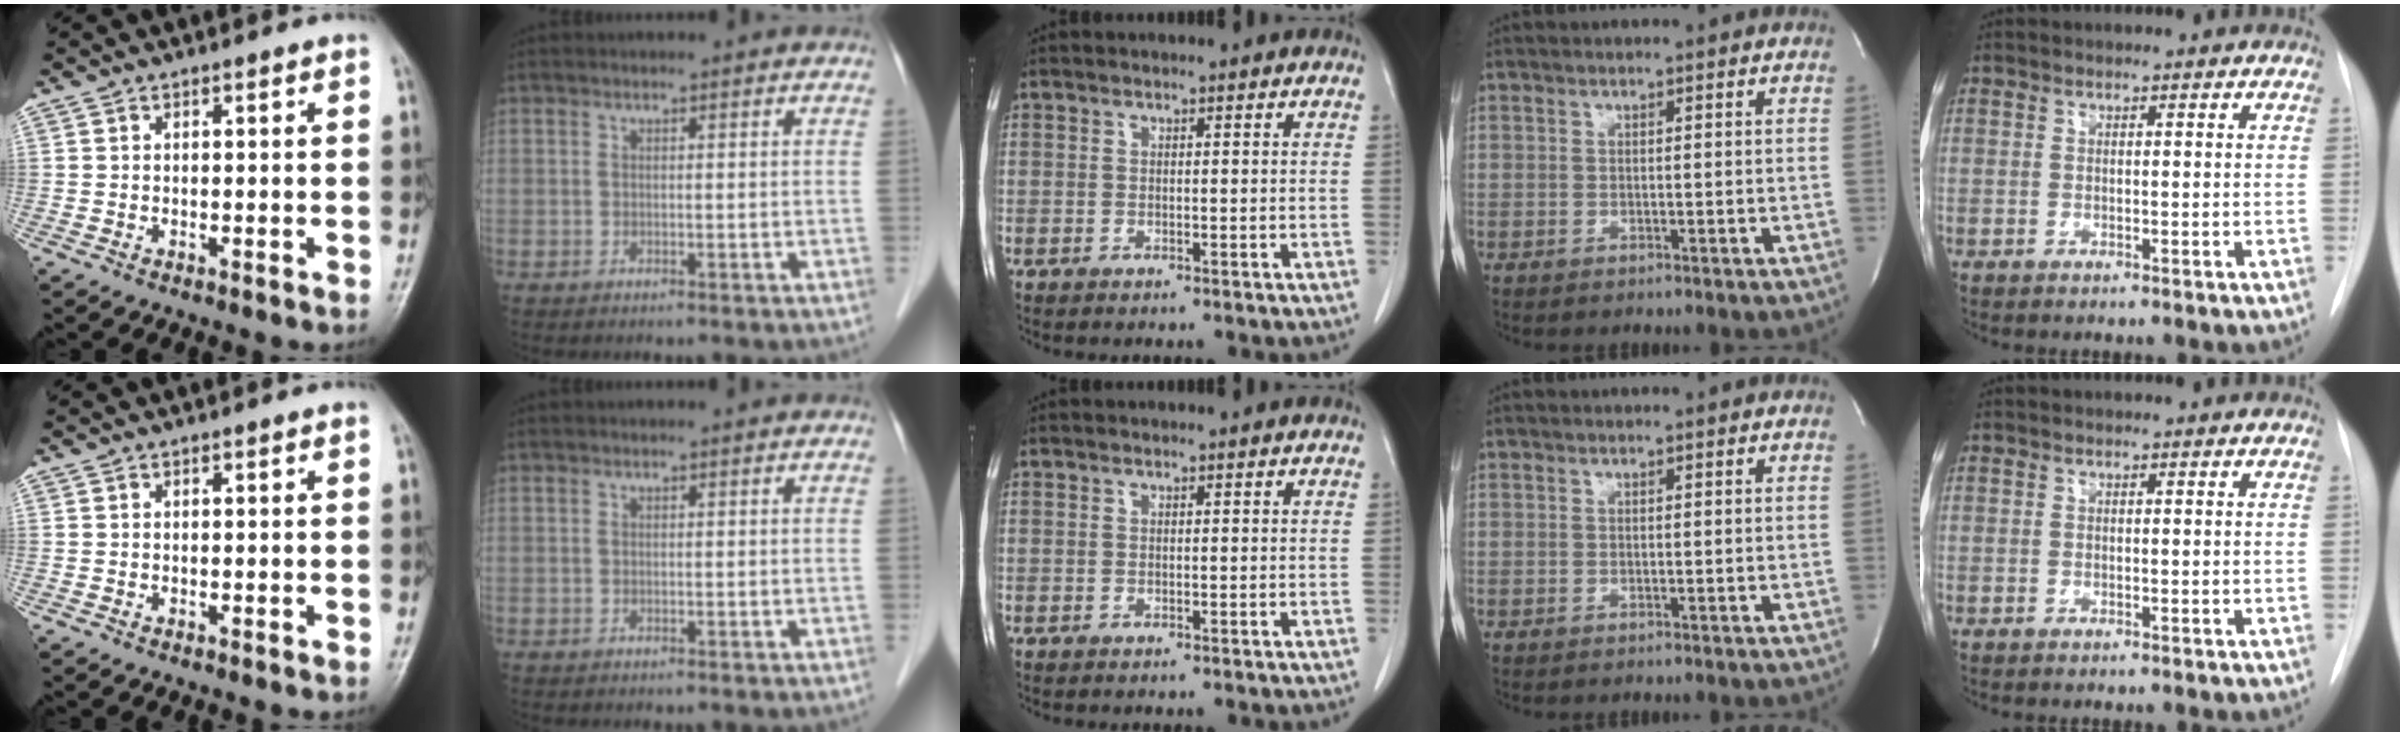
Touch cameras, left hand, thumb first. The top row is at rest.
{}